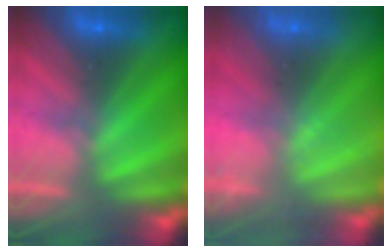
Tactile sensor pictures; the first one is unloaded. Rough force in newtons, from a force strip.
{"total": 2.2}